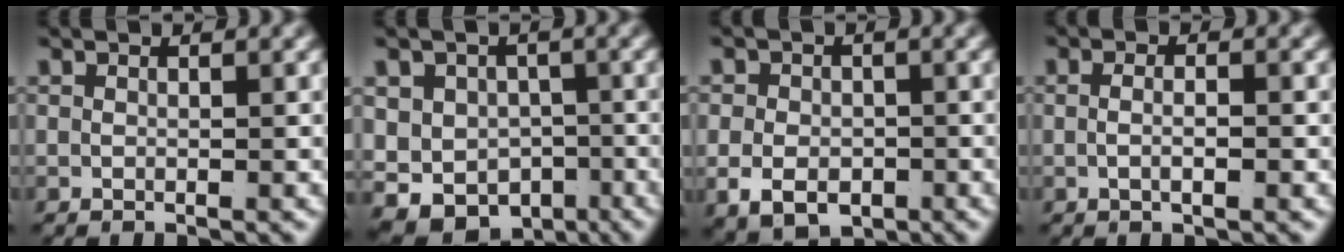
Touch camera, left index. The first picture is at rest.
{"total": 12.7, "force": [-5.7, 10.5, 4.5], "torque": [-0.094, -0.063, -0.085]}
{"total": 5.1, "force": [-1.8, 4.0, 2.5], "torque": [-0.043, -0.027, -0.017]}
{"total": 1.6, "force": [-0.7, 0.0, 1.5], "torque": [-0.026, -0.005, -0.007]}